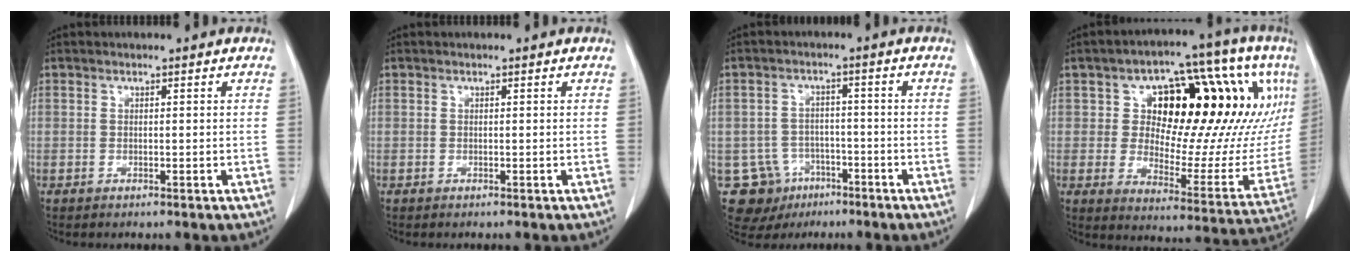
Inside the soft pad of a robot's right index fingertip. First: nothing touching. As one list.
[{"total": 0.0}, {"total": 8.6, "force": [-4.2, 7.4, 0.9], "torque": [-0.023, 0.015, -0.055]}, {"total": 26.6, "force": [8.6, 11.4, 22.4], "torque": [-0.269, 0.059, 0.138]}]